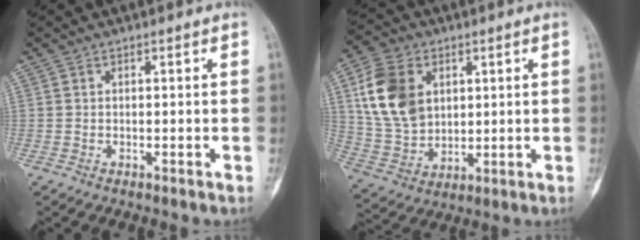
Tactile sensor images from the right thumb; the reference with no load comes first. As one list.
[{"total": 14.8, "force": [4.4, 10.8, 9.2], "torque": [-0.157, -0.010, 0.091]}]